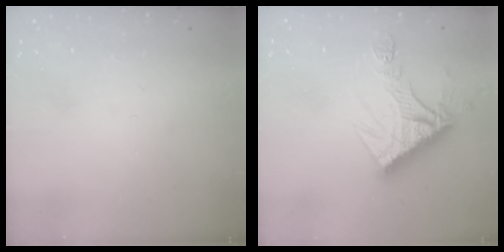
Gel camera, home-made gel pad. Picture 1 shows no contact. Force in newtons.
{"total": 13.5, "press": 13.4, "slide": 1.2}